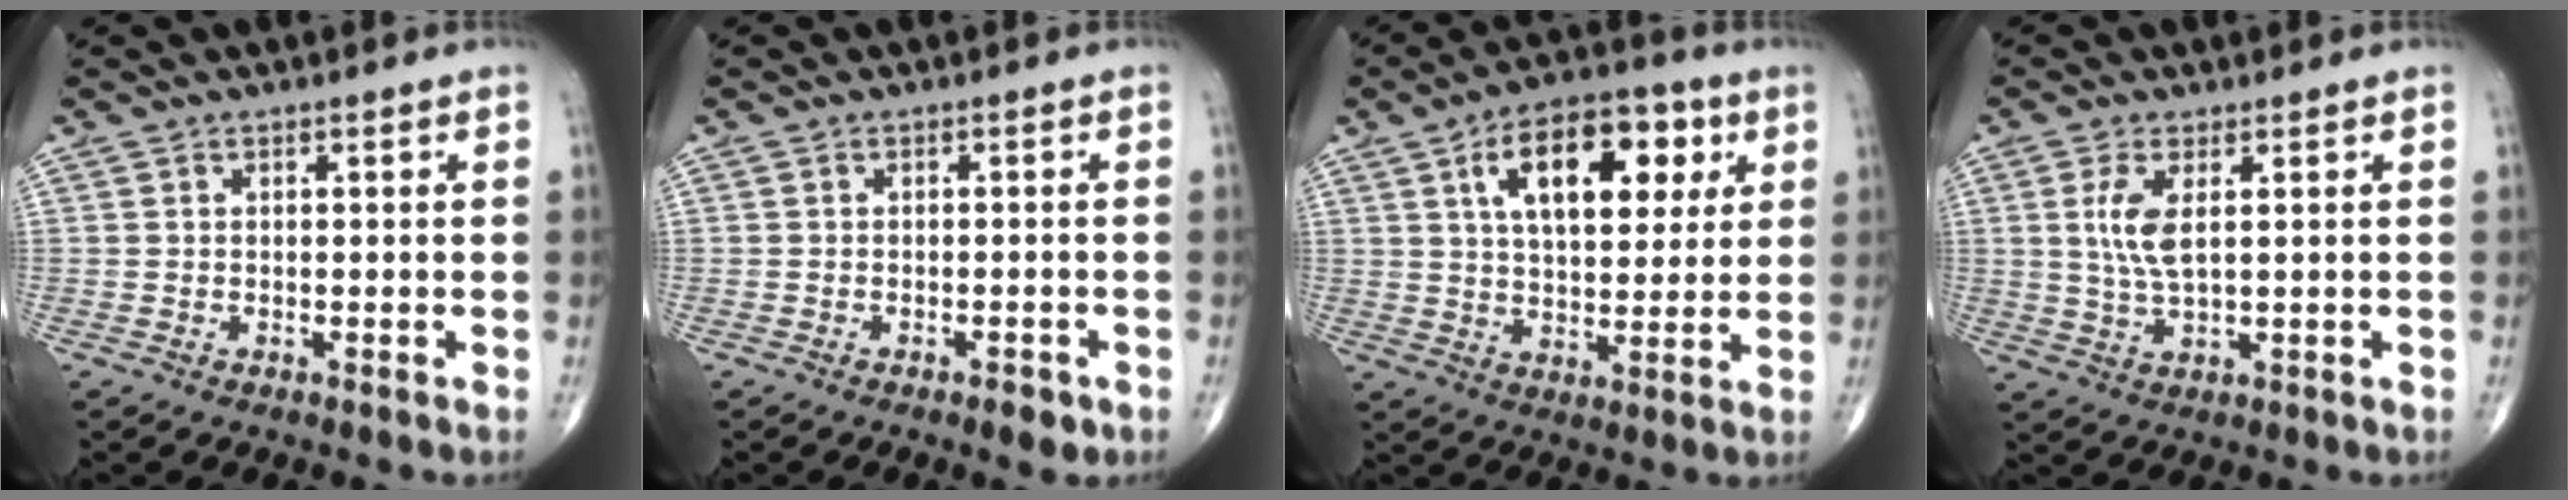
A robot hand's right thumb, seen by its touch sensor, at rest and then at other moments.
{"total": 2.3, "force": [-1.3, 1.0, 1.6], "torque": [-0.021, 0.001, -0.017]}
{"total": 16.5, "force": [6.0, 8.6, 12.8], "torque": [-0.165, -0.004, 0.094]}
{"total": 5.7, "force": [1.4, 2.1, 5.1], "torque": [-0.117, -0.010, 0.034]}